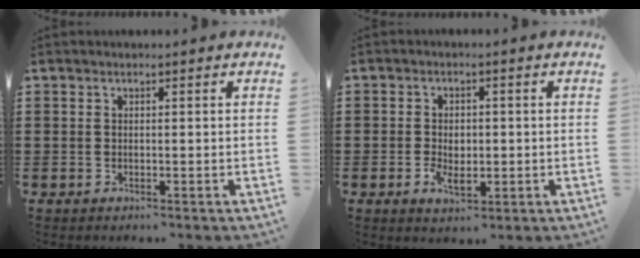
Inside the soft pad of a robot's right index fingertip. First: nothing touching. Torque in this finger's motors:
{"motor_torque": [1.11, 1.03, 0.16, 0.10]}